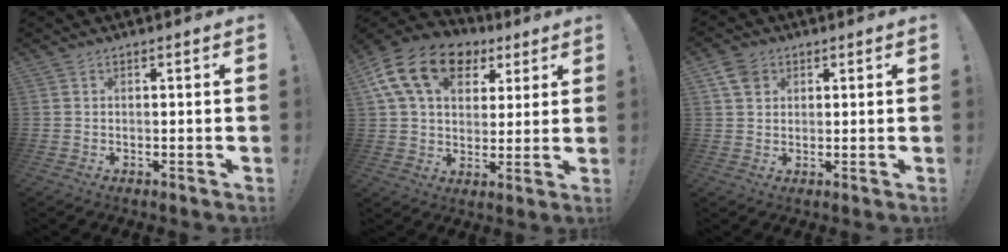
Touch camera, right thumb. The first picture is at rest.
{"total": 18.2, "force": [7.9, 12.1, 11.0], "torque": [-0.185, -0.022, 0.149]}
{"total": 5.5, "force": [2.7, 4.0, 2.5], "torque": [-0.048, -0.002, 0.055]}